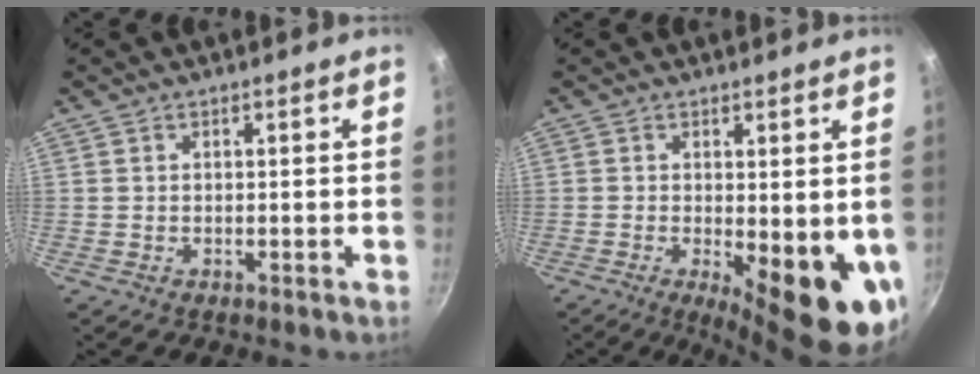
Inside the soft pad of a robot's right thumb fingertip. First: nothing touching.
{"total": 12.2, "force": [-1.8, 4.0, 11.4], "torque": [-0.125, -0.021, -0.014]}